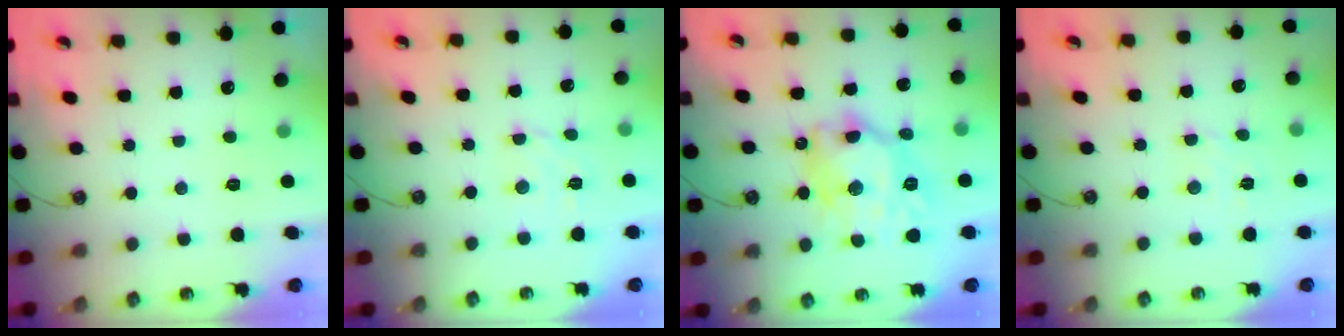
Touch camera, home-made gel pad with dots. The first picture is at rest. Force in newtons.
{"total": 3.0, "press": 3.0, "slide": 0.3}
{"total": 14.7, "press": 14.6, "slide": 1.7}
{"total": 2.5, "press": 2.5, "slide": 0.4}